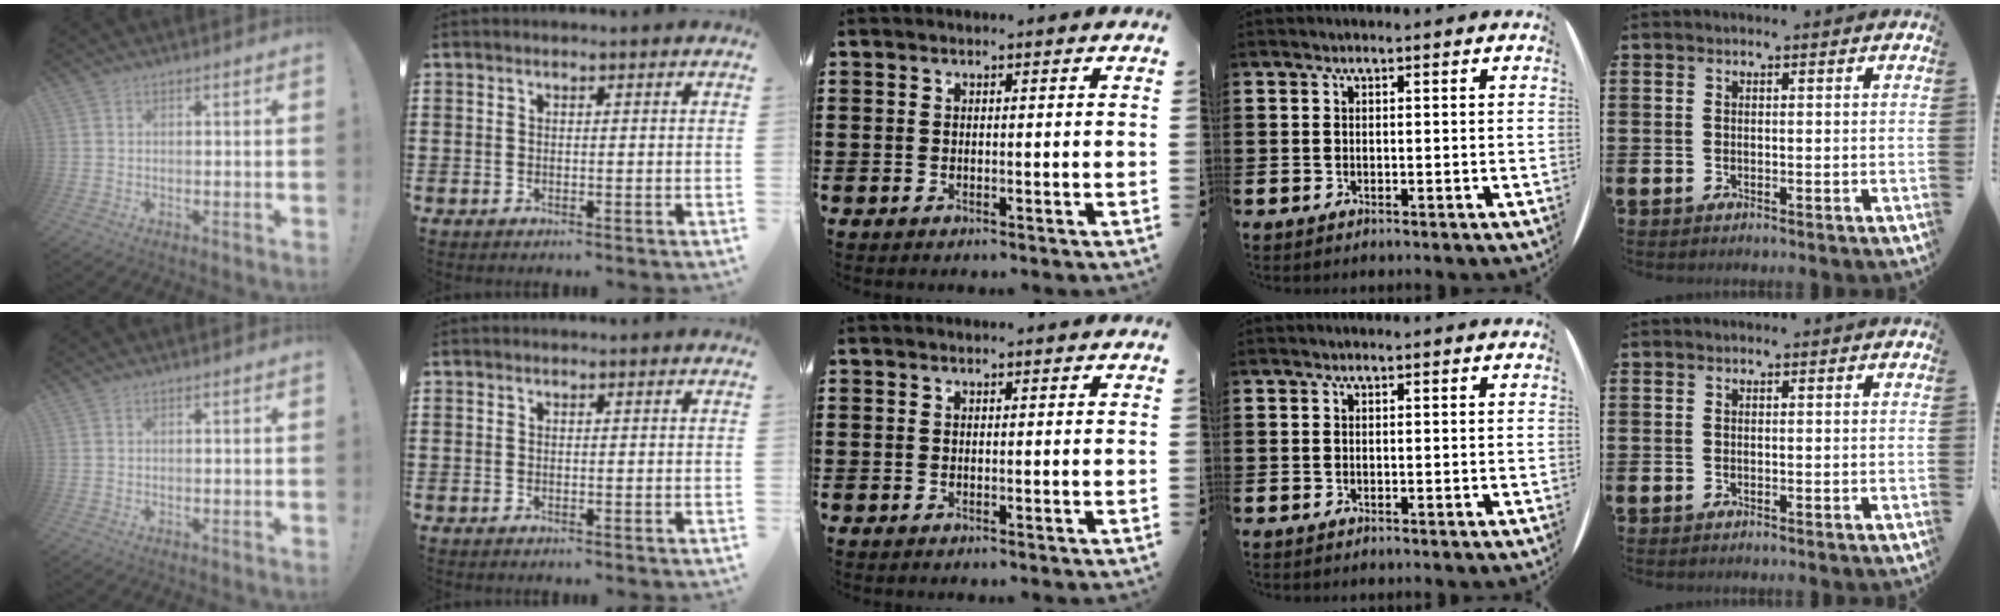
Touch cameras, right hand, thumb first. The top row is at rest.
{}